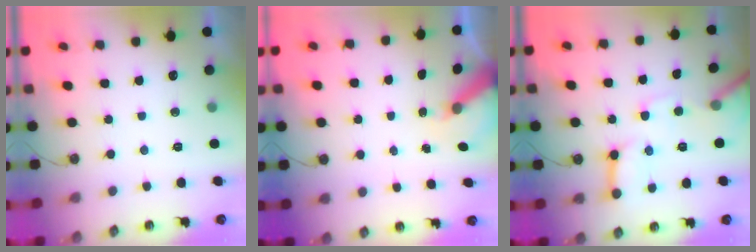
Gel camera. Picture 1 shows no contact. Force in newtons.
{"total": 5.3, "press": 5.3, "slide": 0.7}
{"total": 13.4, "press": 13.3, "slide": 1.5}